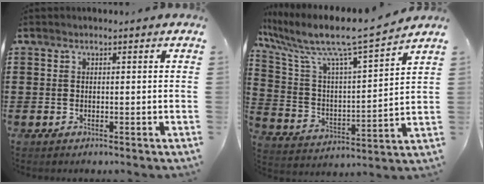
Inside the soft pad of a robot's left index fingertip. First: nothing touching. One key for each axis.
{"total": 9.4, "fx": 7.8, "fy": 0.4, "fz": 5.2, "tx": -0.134, "ty": -0.060, "tz": 0.123}